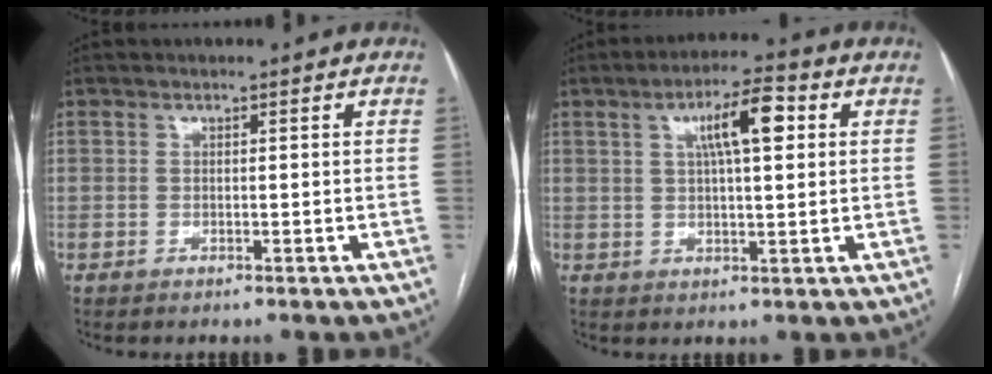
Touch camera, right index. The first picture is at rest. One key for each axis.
{"total": 8.0, "fx": 2.6, "fy": 1.5, "fz": 7.4, "tx": -0.127, "ty": 0.018, "tz": 0.041}